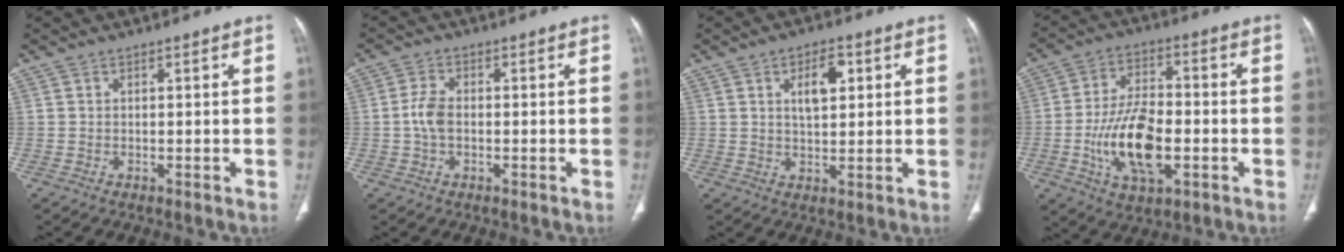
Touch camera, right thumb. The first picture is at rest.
{"total": 4.0, "force": [-0.5, 2.3, 3.1], "torque": [-0.069, 0.008, -0.014]}
{"total": 6.4, "force": [2.1, 3.1, 5.2], "torque": [-0.068, -0.003, 0.036]}
{"total": 15.2, "force": [-3.6, 7.8, 12.6], "torque": [-0.220, 0.014, -0.058]}